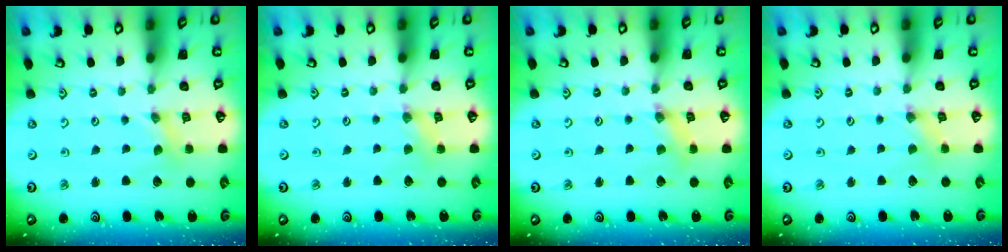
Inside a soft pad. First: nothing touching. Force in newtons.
{"total": 2.6, "press": 2.5, "slide": 0.4}
{"total": 2.4, "press": 2.3, "slide": 0.4}
{"total": 0.8, "press": 0.8, "slide": 0.2}